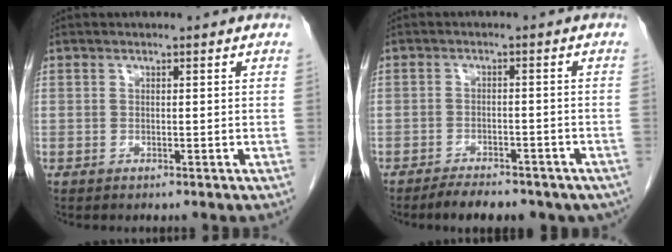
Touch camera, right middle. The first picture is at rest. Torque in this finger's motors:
{"motor_torque": [0.87, -0.80, 0.05, 0.05]}